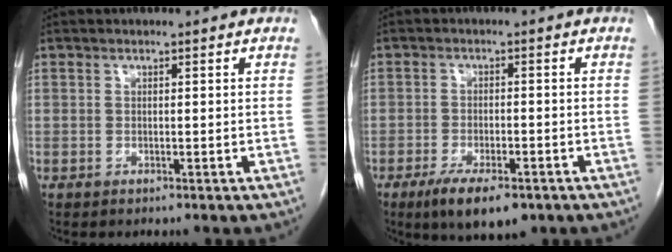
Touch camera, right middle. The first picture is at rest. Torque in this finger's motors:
{"motor_torque": [1.30, -0.66, 0.29, 0.07]}